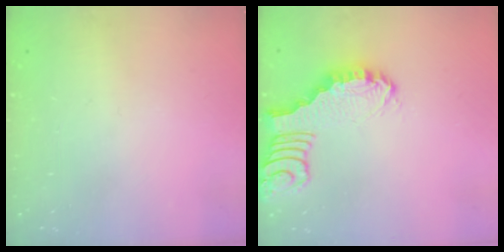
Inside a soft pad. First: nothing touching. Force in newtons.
{"total": 2.4, "press": 2.4, "slide": 0.2}